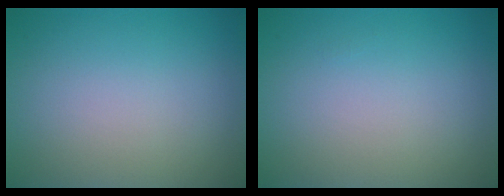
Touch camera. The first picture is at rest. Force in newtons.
{"total": 0.0}